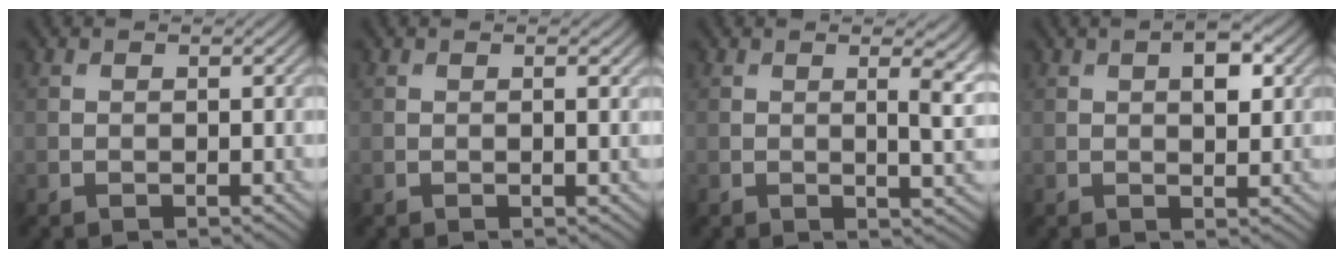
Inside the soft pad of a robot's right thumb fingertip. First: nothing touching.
{"total": 0.6, "force": [0.1, 0.0, 0.6], "torque": [-0.010, 0.000, 0.000]}
{"total": 4.7, "force": [1.0, 1.5, 4.3], "torque": [-0.061, -0.001, 0.019]}
{"total": 3.7, "force": [1.2, 1.6, 3.1], "torque": [-0.052, 0.003, 0.019]}